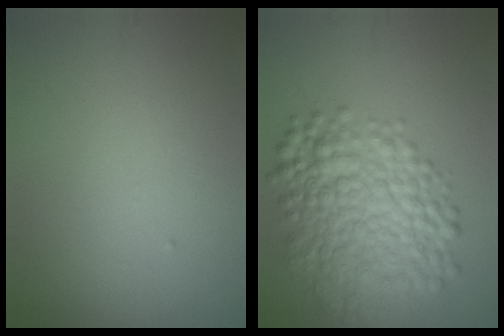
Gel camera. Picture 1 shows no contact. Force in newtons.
{"total": 8.6, "press": 8.6, "slide": 0.1}